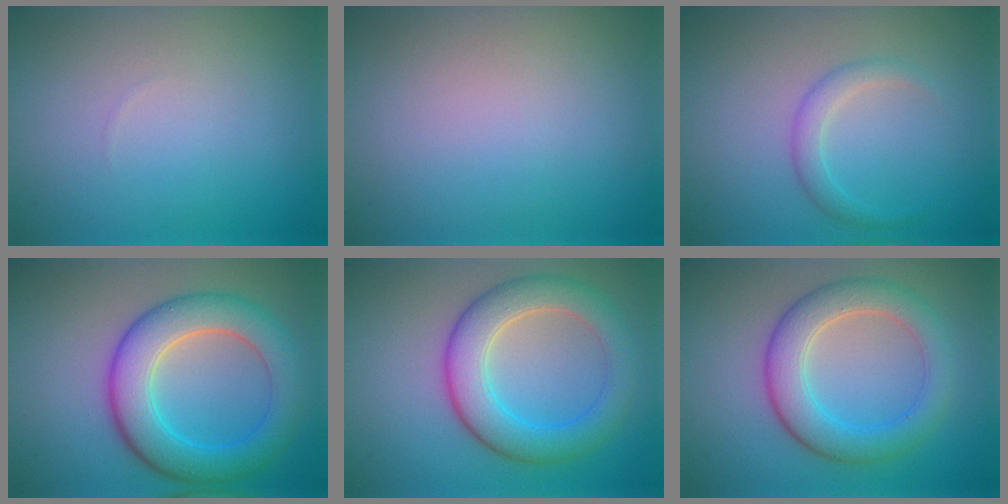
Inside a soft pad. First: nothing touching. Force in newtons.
{"total": 0.0}
{"total": 1.8, "press": 1.8, "slide": 0.2}
{"total": 7.2, "press": 7.2, "slide": 0.2}
{"total": 6.1, "press": 6.1, "slide": 0.1}
{"total": 5.3, "press": 5.3, "slide": 0.2}